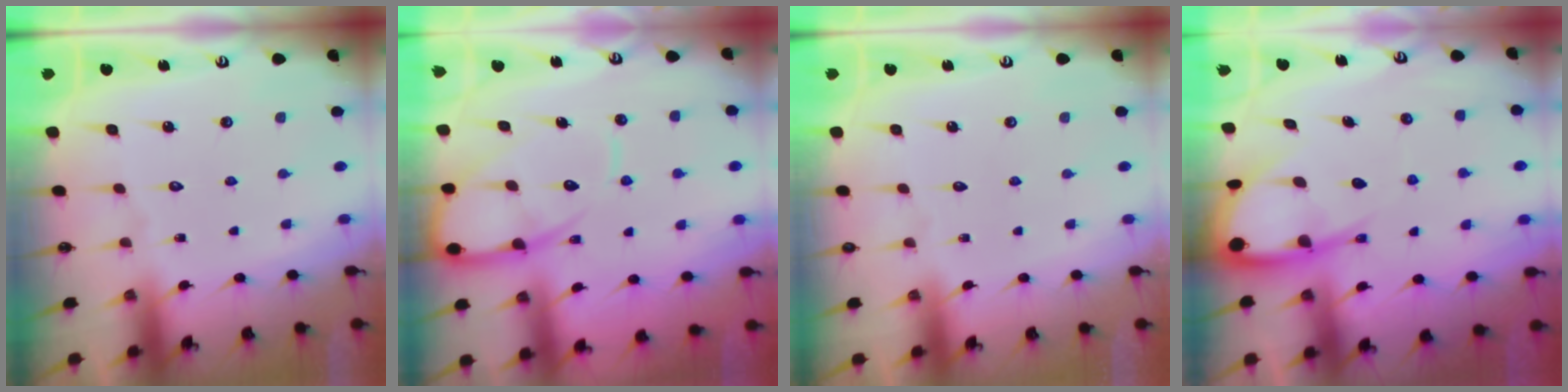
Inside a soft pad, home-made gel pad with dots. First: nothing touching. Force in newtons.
{"total": 11.4, "press": 11.3, "slide": 1.3}
{"total": 0.0}
{"total": 8.5, "press": 8.5, "slide": 0.9}